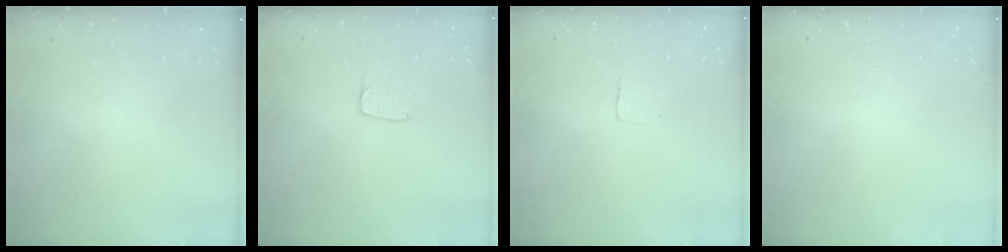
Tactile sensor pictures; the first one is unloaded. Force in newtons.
{"total": 4.9, "press": 4.8, "slide": 0.4}
{"total": 2.3, "press": 2.3, "slide": 0.1}
{"total": 0.0}